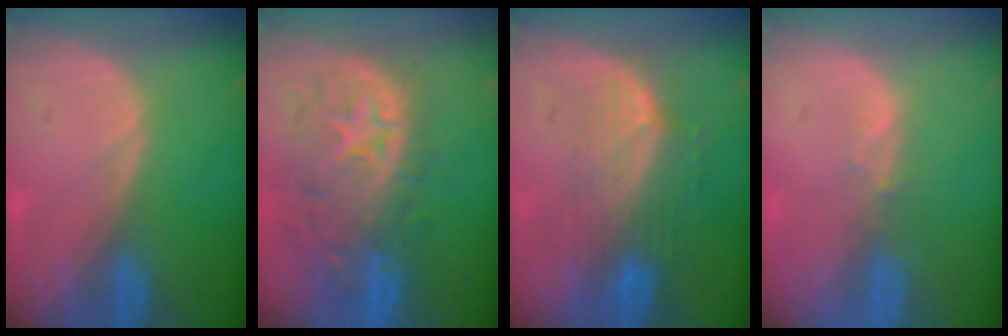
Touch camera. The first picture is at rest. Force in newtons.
{"total": 11.0, "press": 9.7, "slide": 5.1}
{"total": 7.5, "press": 6.8, "slide": 3.2}
{"total": 1.1, "press": 1.0, "slide": 0.4}